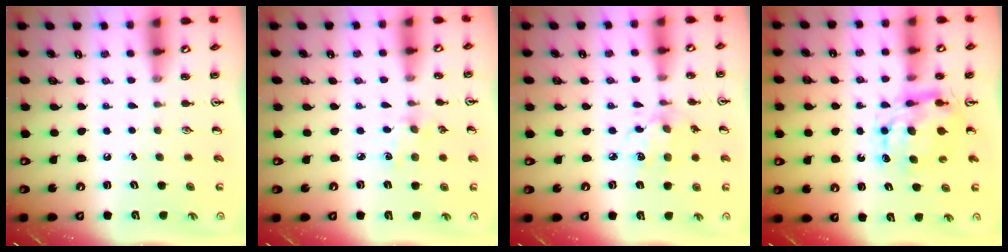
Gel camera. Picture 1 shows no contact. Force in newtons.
{"total": 2.9, "press": 2.8, "slide": 0.5}
{"total": 7.9, "press": 7.9, "slide": 0.5}
{"total": 7.2, "press": 7.2, "slide": 0.8}